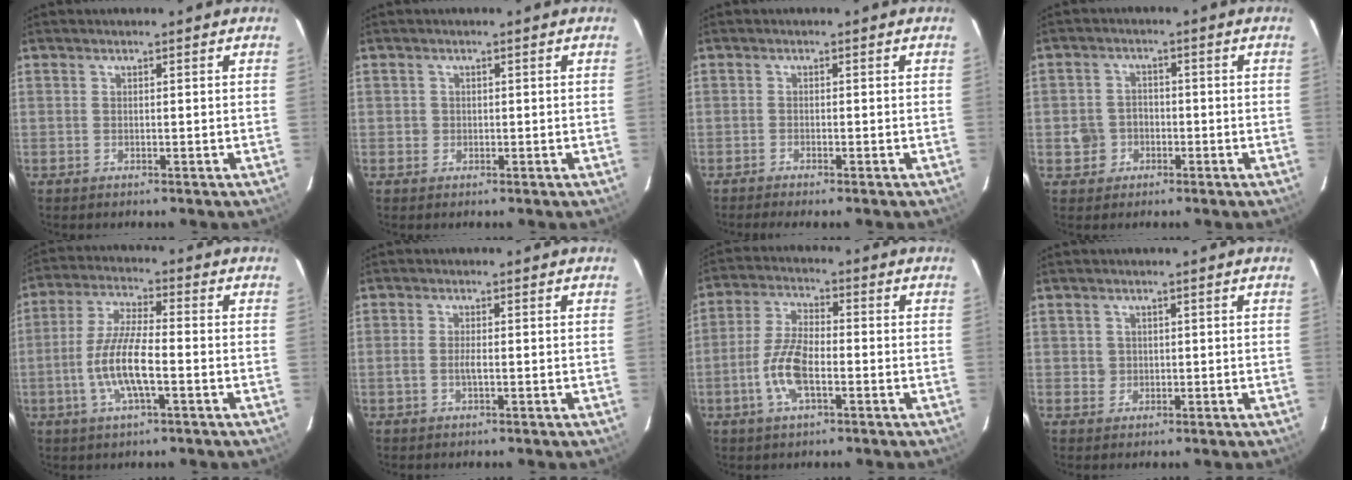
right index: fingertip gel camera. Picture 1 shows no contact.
{"total": 1.2, "force": [-0.2, 1.2, 0.1], "torque": [0.000, 0.001, -0.002]}
{"total": 1.6, "force": [-1.5, 0.0, 0.6], "torque": [-0.025, -0.006, -0.025]}
{"total": 5.6, "force": [-1.8, 5.3, 0.9], "torque": [-0.023, 0.018, -0.021]}
{"total": 10.2, "force": [-3.0, 2.3, 9.4], "torque": [-0.193, -0.003, -0.057]}
{"total": 1.9, "force": [-0.5, 0.5, 1.7], "torque": [-0.037, 0.000, -0.010]}
{"total": 9.7, "force": [-3.1, 4.1, 8.2], "torque": [-0.175, 0.005, -0.061]}
{"total": 1.9, "force": [0.2, 1.9, 0.1], "torque": [0.003, 0.004, 0.004]}